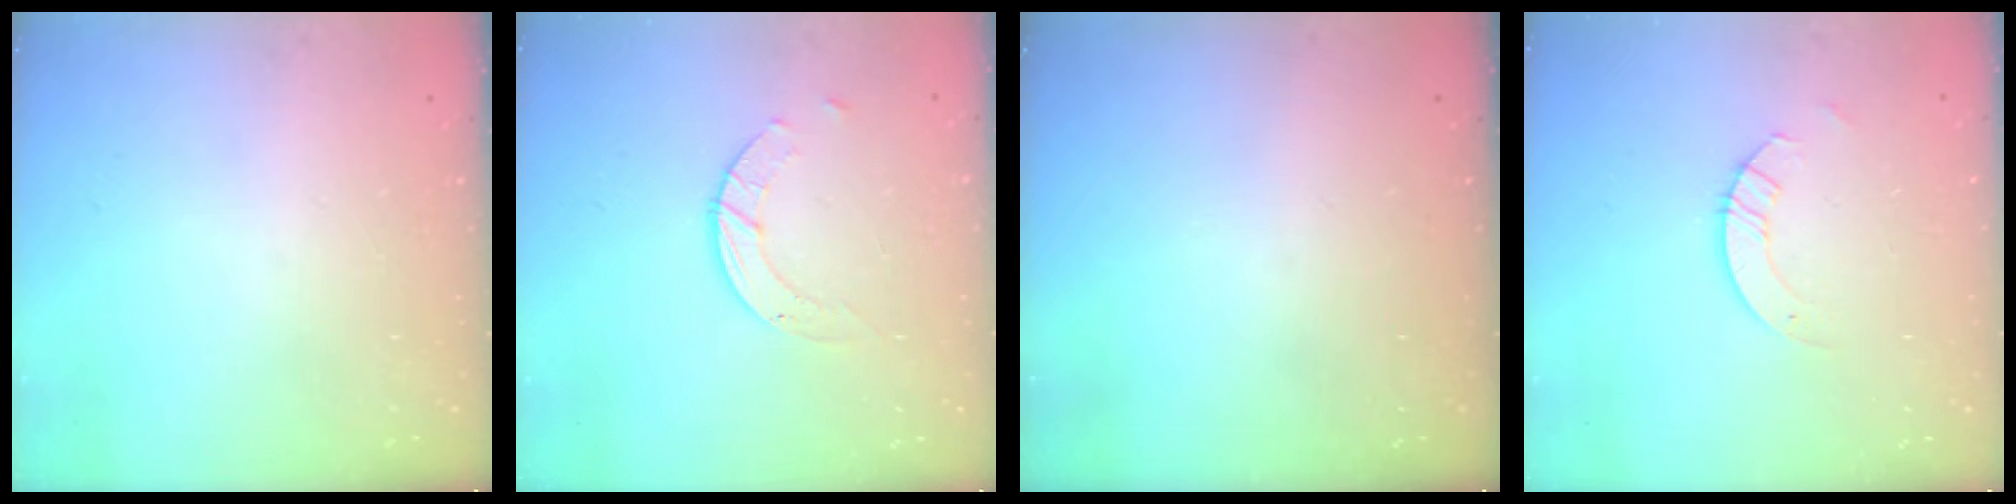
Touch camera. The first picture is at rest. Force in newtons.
{"total": 4.5, "press": 4.5, "slide": 0.3}
{"total": 0.0}
{"total": 2.6, "press": 2.6, "slide": 0.2}